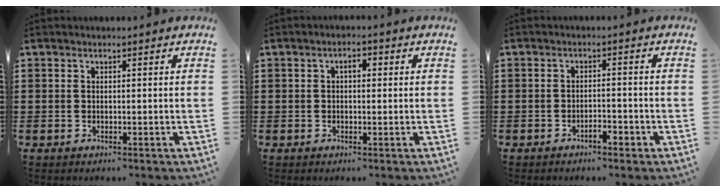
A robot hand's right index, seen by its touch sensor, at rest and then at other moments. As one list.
[{"total": 2.0, "force": [0.1, 1.0, 1.7], "torque": [-0.034, 0.009, -0.002]}, {"total": 2.2, "force": [-1.7, 0.7, 1.1], "torque": [-0.024, 0.004, -0.034]}]